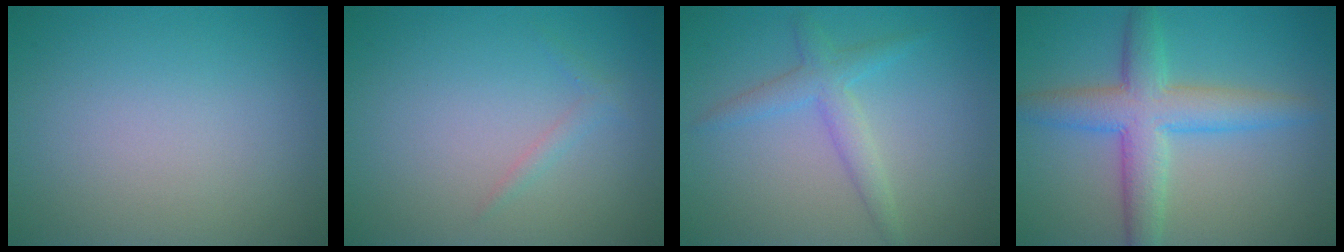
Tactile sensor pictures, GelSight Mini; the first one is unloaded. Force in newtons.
{"total": 0.9, "press": 0.9, "slide": 0.0}
{"total": 2.6, "press": 2.6, "slide": 0.1}
{"total": 5.8, "press": 5.8, "slide": 0.0}